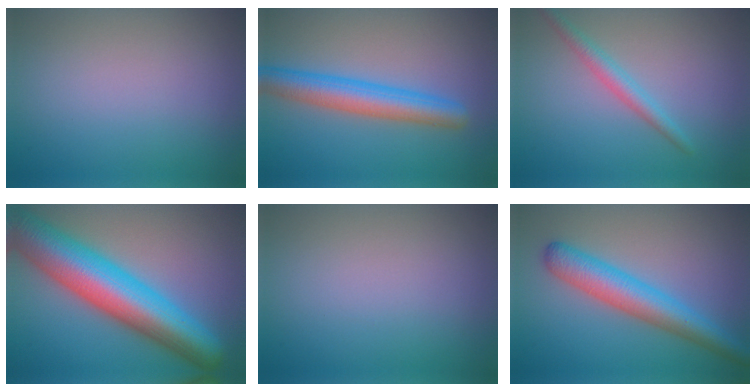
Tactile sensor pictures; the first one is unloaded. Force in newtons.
{"total": 5.3, "press": 5.3, "slide": 0.1}
{"total": 2.2, "press": 2.2, "slide": 0.1}
{"total": 12.1, "press": 12.1, "slide": 0.3}
{"total": 0.0}
{"total": 5.6, "press": 5.6, "slide": 0.2}